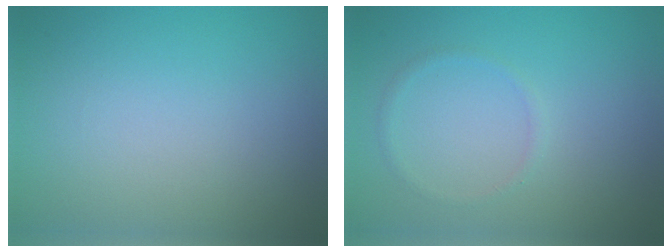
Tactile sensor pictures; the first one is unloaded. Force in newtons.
{"total": 0.8, "press": 0.8, "slide": 0.1}